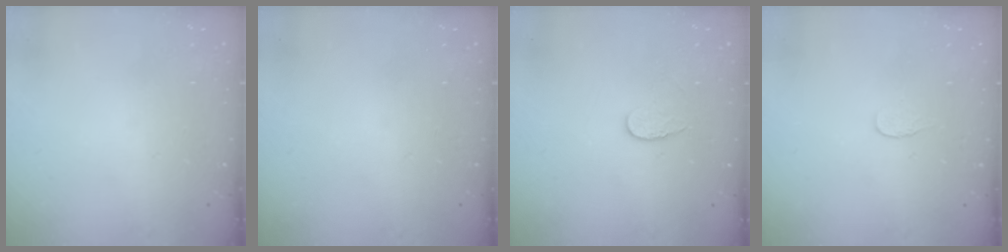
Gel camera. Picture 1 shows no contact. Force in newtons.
{"total": 0.0}
{"total": 3.7, "press": 3.7, "slide": 0.3}
{"total": 3.3, "press": 3.3, "slide": 0.4}